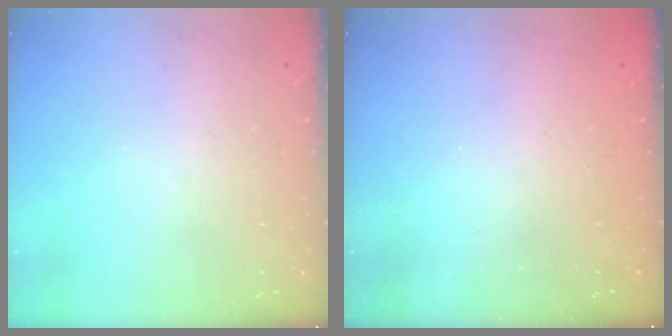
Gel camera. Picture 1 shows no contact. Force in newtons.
{"total": 2.3, "press": 2.2, "slide": 0.7}